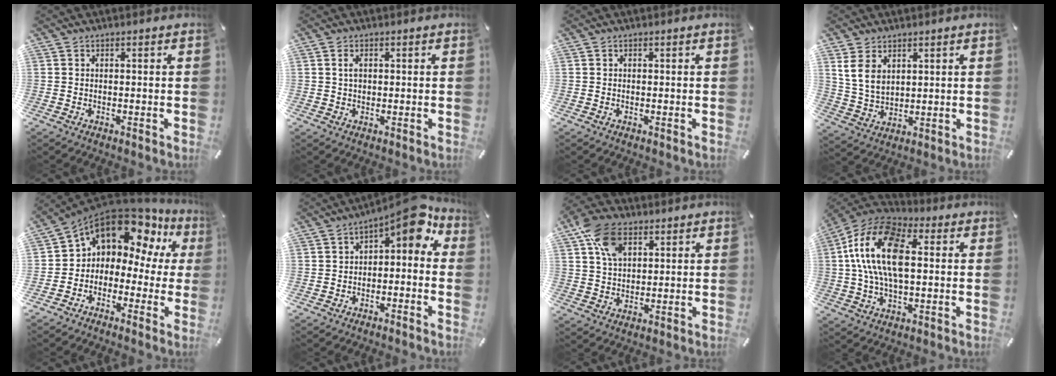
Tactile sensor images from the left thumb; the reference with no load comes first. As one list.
[{"total": 2.0, "force": [0.5, 1.4, 1.3], "torque": [-0.028, 0.009, 0.007]}, {"total": 0.0}, {"total": 6.8, "force": [3.4, 4.8, 3.3], "torque": [-0.083, -0.008, 0.060]}, {"total": 11.4, "force": [7.2, 6.9, 5.4], "torque": [-0.096, -0.057, 0.124]}, {"total": 6.5, "force": [2.5, 3.1, 5.2], "torque": [-0.066, -0.020, 0.033]}, {"total": 10.9, "force": [4.8, 7.1, 6.7], "torque": [-0.130, 0.000, 0.092]}, {"total": 17.8, "force": [2.5, 10.4, 14.2], "torque": [-0.302, 0.008, 0.040]}]